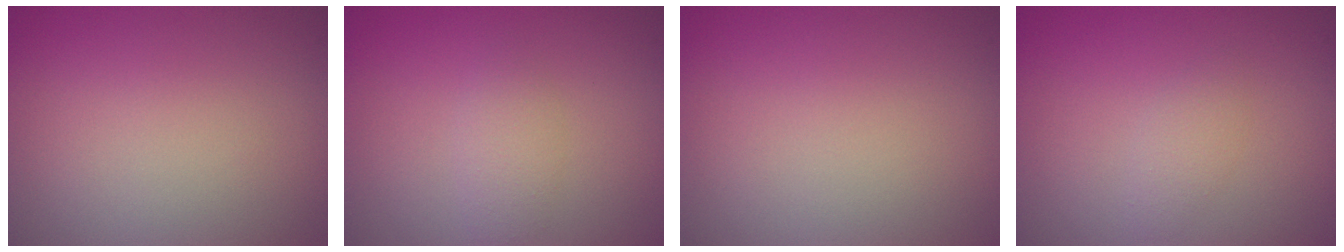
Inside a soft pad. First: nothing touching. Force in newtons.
{"total": 1.5, "press": 1.5, "slide": 0.0}
{"total": 0.0}
{"total": 1.2, "press": 1.2, "slide": 0.1}